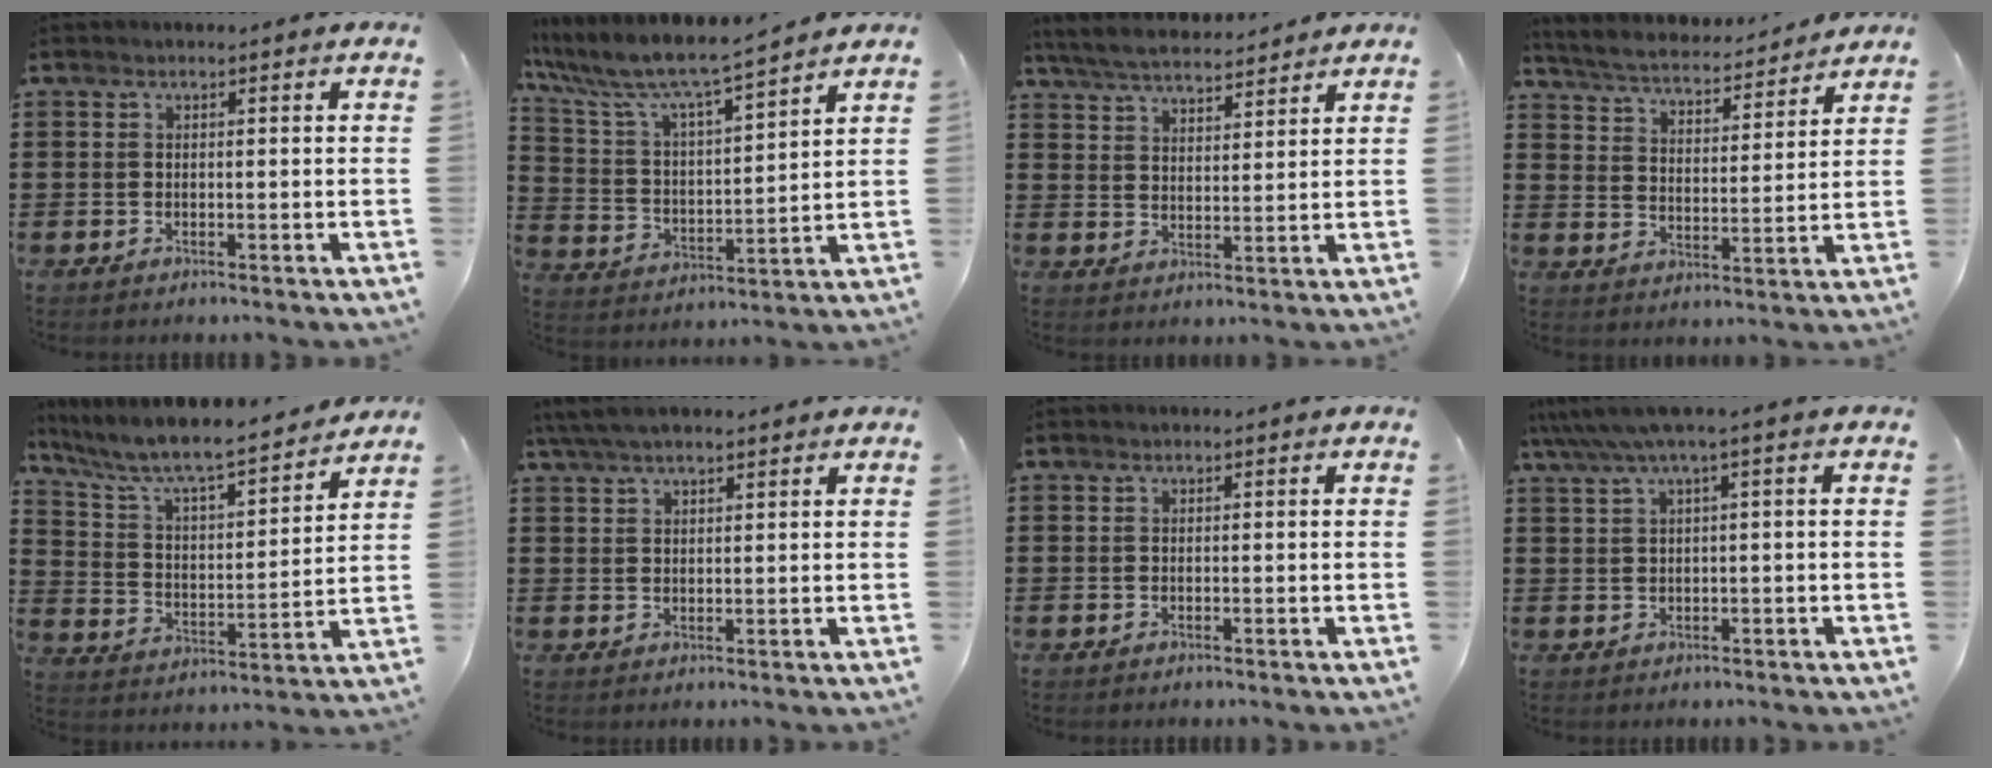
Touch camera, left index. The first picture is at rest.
{"total": 7.5, "force": [6.7, 0.7, 3.1], "torque": [-0.092, -0.043, 0.110]}
{"total": 5.3, "force": [5.0, 0.7, 1.3], "torque": [-0.044, -0.019, 0.091]}
{"total": 4.3, "force": [4.2, 0.2, 0.9], "torque": [-0.041, -0.032, 0.066]}
{"total": 6.5, "force": [5.9, 0.4, 2.9], "torque": [-0.083, -0.047, 0.091]}
{"total": 4.2, "force": [3.4, 1.0, 2.2], "torque": [-0.052, 0.001, 0.064]}
{"total": 0.0}
{"total": 3.1, "force": [0.8, -0.1, 3.0], "torque": [-0.065, -0.007, 0.009]}